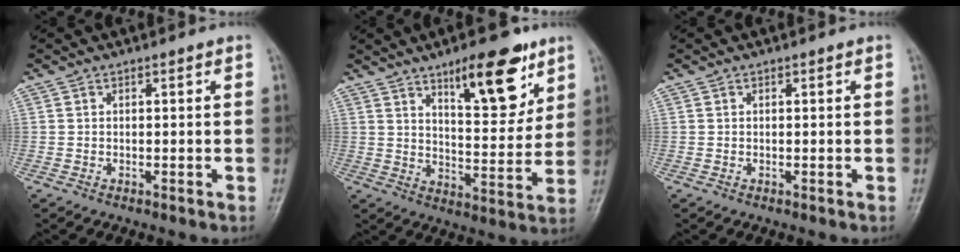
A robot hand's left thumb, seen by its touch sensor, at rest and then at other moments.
{"total": 14.0, "force": [8.4, 4.9, 10.1], "torque": [-0.113, -0.052, 0.130]}
{"total": 0.0}